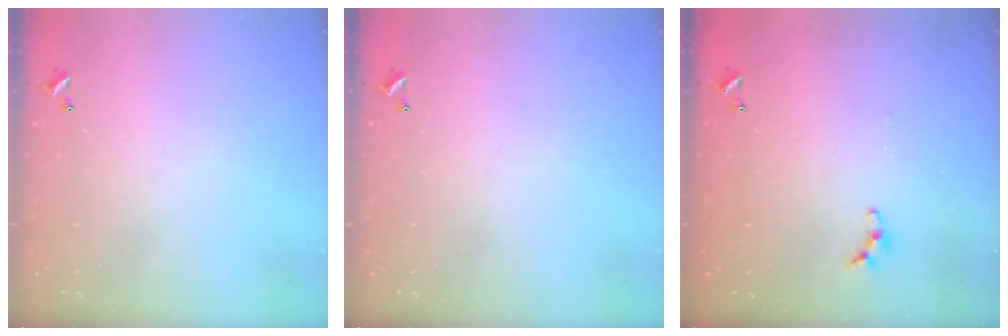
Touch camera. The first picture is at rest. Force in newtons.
{"total": 0.0}
{"total": 5.1, "press": 5.1, "slide": 0.4}